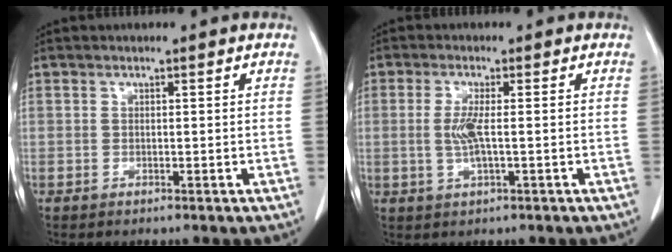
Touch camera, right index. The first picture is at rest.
{"total": 3.7, "force": [-0.1, 0.4, 3.7], "torque": [-0.081, -0.005, -0.003]}